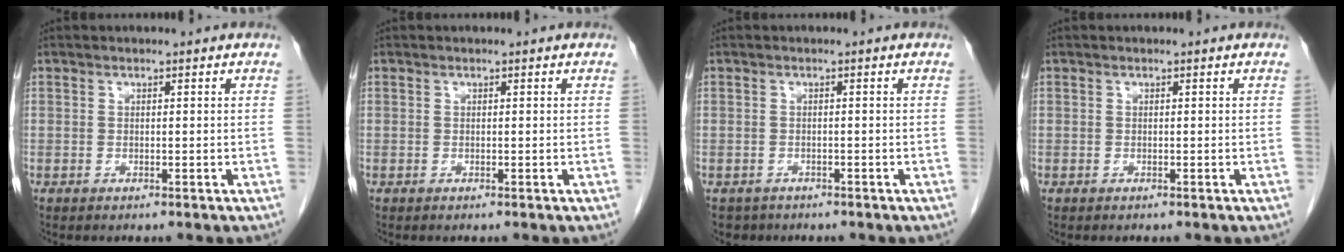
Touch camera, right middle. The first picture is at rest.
{"total": 0.0}
{"total": 2.4, "force": [-1.8, 1.6, -0.1], "torque": [-0.006, 0.001, -0.031]}
{"total": 0.0}